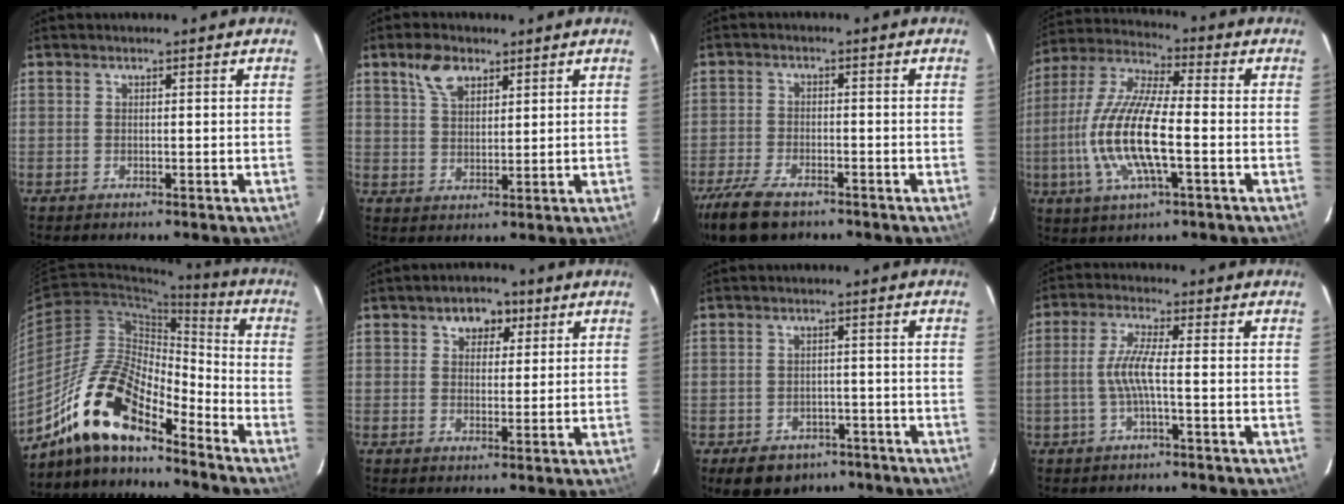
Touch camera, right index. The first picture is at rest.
{"total": 5.9, "force": [3.7, 3.2, 3.4], "torque": [-0.064, 0.013, 0.069]}
{"total": 11.0, "force": [-8.1, 4.5, 5.9], "torque": [-0.157, -0.028, -0.151]}
{"total": 16.2, "force": [-3.3, 4.4, 15.2], "torque": [-0.314, -0.006, -0.068]}
{"total": 16.0, "force": [-12.3, 4.7, 9.1], "torque": [-0.171, 0.002, -0.241]}
{"total": 5.1, "force": [2.6, 3.7, 2.4], "torque": [-0.031, 0.013, 0.038]}
{"total": 8.8, "force": [-5.8, 6.1, 2.8], "torque": [-0.063, 0.018, -0.066]}
{"total": 5.5, "force": [-1.3, 0.3, 5.4], "torque": [-0.117, 0.003, -0.022]}